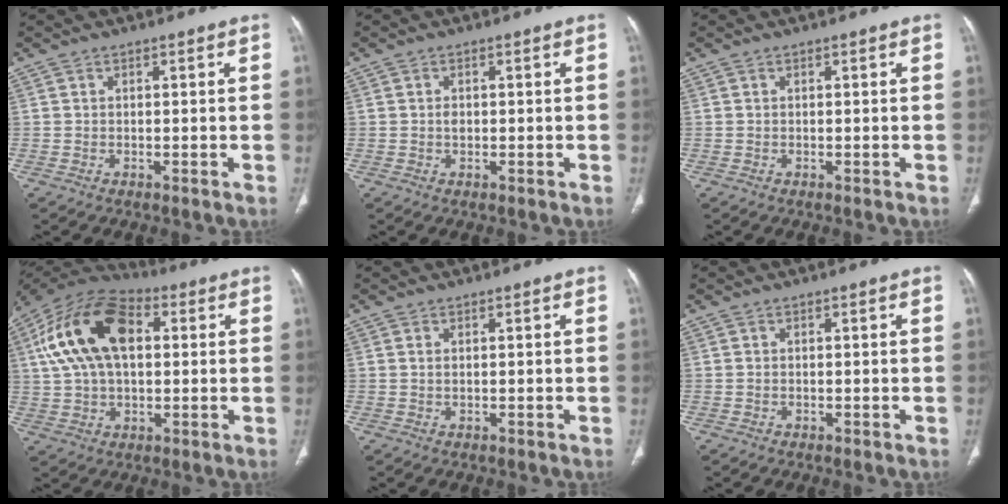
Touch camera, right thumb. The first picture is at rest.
{"total": 1.2, "force": [0.1, 0.8, 0.9], "torque": [-0.014, 0.001, 0.002]}
{"total": 0.0}
{"total": 19.2, "force": [4.2, 11.1, 15.0], "torque": [-0.276, 0.024, 0.064]}
{"total": 0.7, "force": [0.3, 0.3, 0.6], "torque": [-0.017, 0.004, 0.009]}
{"total": 0.0}